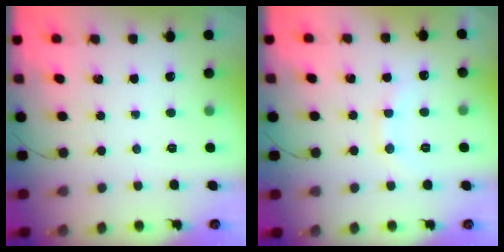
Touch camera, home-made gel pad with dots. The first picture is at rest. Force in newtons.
{"total": 9.2, "press": 9.1, "slide": 1.1}